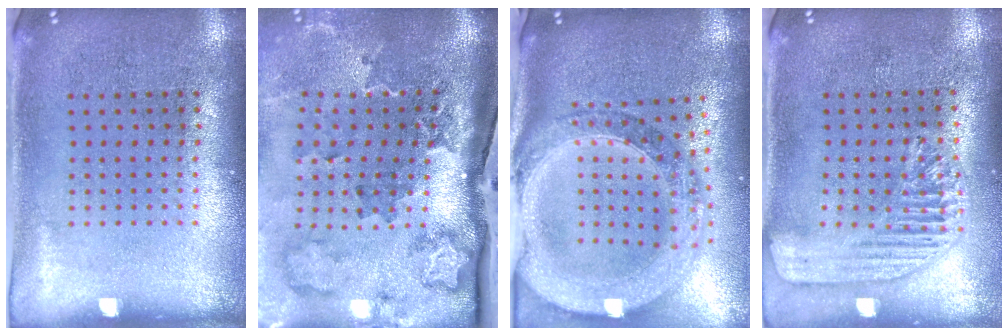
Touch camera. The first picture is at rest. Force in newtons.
{"total": 3.4, "press": 2.3, "slide": 2.5}
{"total": 2.6, "press": 2.3, "slide": 1.3}
{"total": 1.6, "press": 1.5, "slide": 0.6}